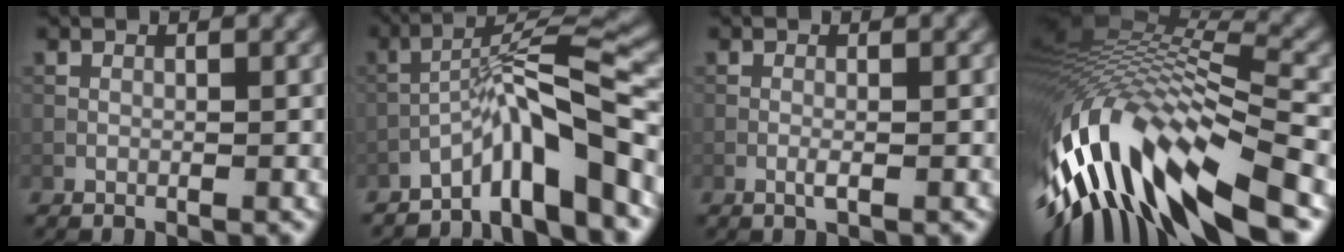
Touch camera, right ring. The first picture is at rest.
{"total": 8.7, "force": [-5.1, 1.3, 7.0], "torque": [-0.109, 0.021, -0.093]}
{"total": 0.9, "force": [-0.3, 0.1, 0.8], "torque": [-0.017, -0.001, -0.008]}
{"total": 15.3, "force": [-6.2, 6.0, 12.6], "torque": [-0.257, 0.011, -0.111]}